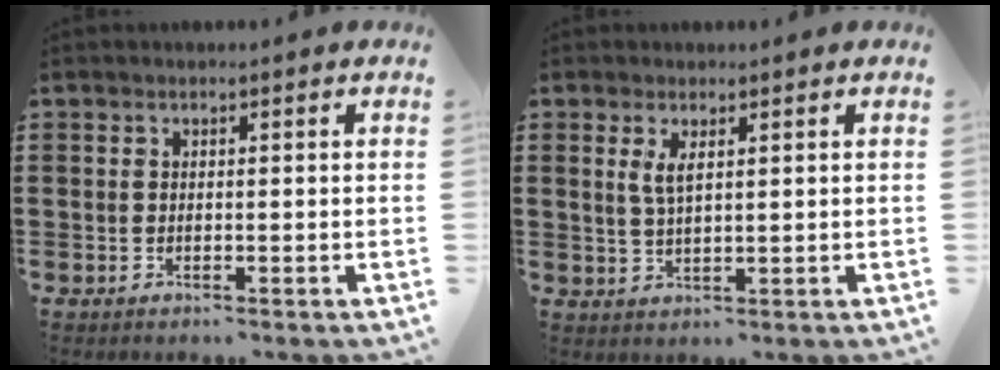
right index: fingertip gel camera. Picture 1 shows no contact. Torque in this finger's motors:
{"motor_torque": [0.56, 0.15, 0.10, 0.07]}